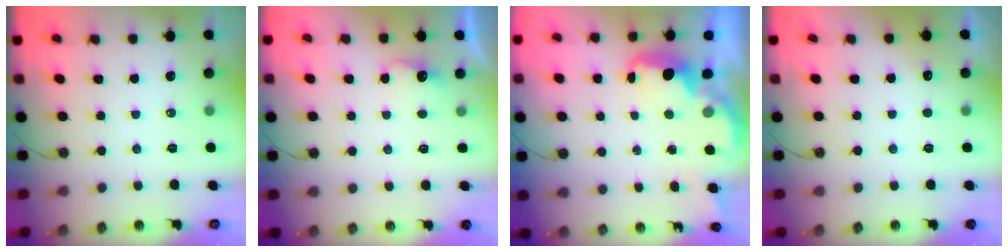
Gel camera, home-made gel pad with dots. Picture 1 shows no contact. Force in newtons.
{"total": 2.8, "press": 2.7, "slide": 0.8}
{"total": 3.0, "press": 2.9, "slide": 0.6}
{"total": 2.9, "press": 2.7, "slide": 1.0}